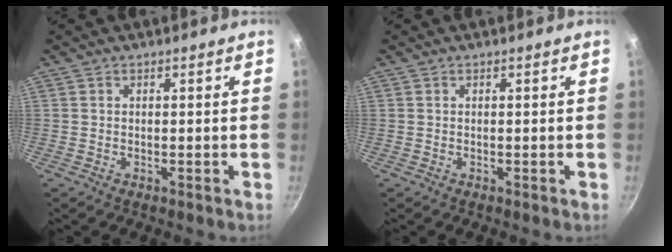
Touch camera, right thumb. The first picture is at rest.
{"total": 0.0}